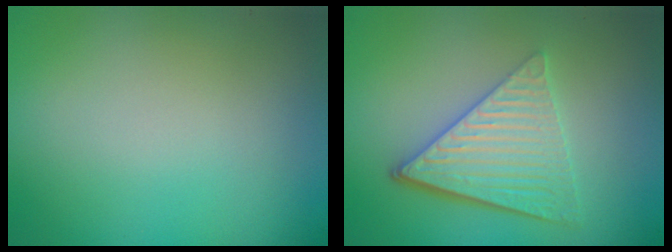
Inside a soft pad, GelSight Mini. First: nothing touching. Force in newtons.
{"total": 5.8, "press": 4.1, "slide": 4.1}